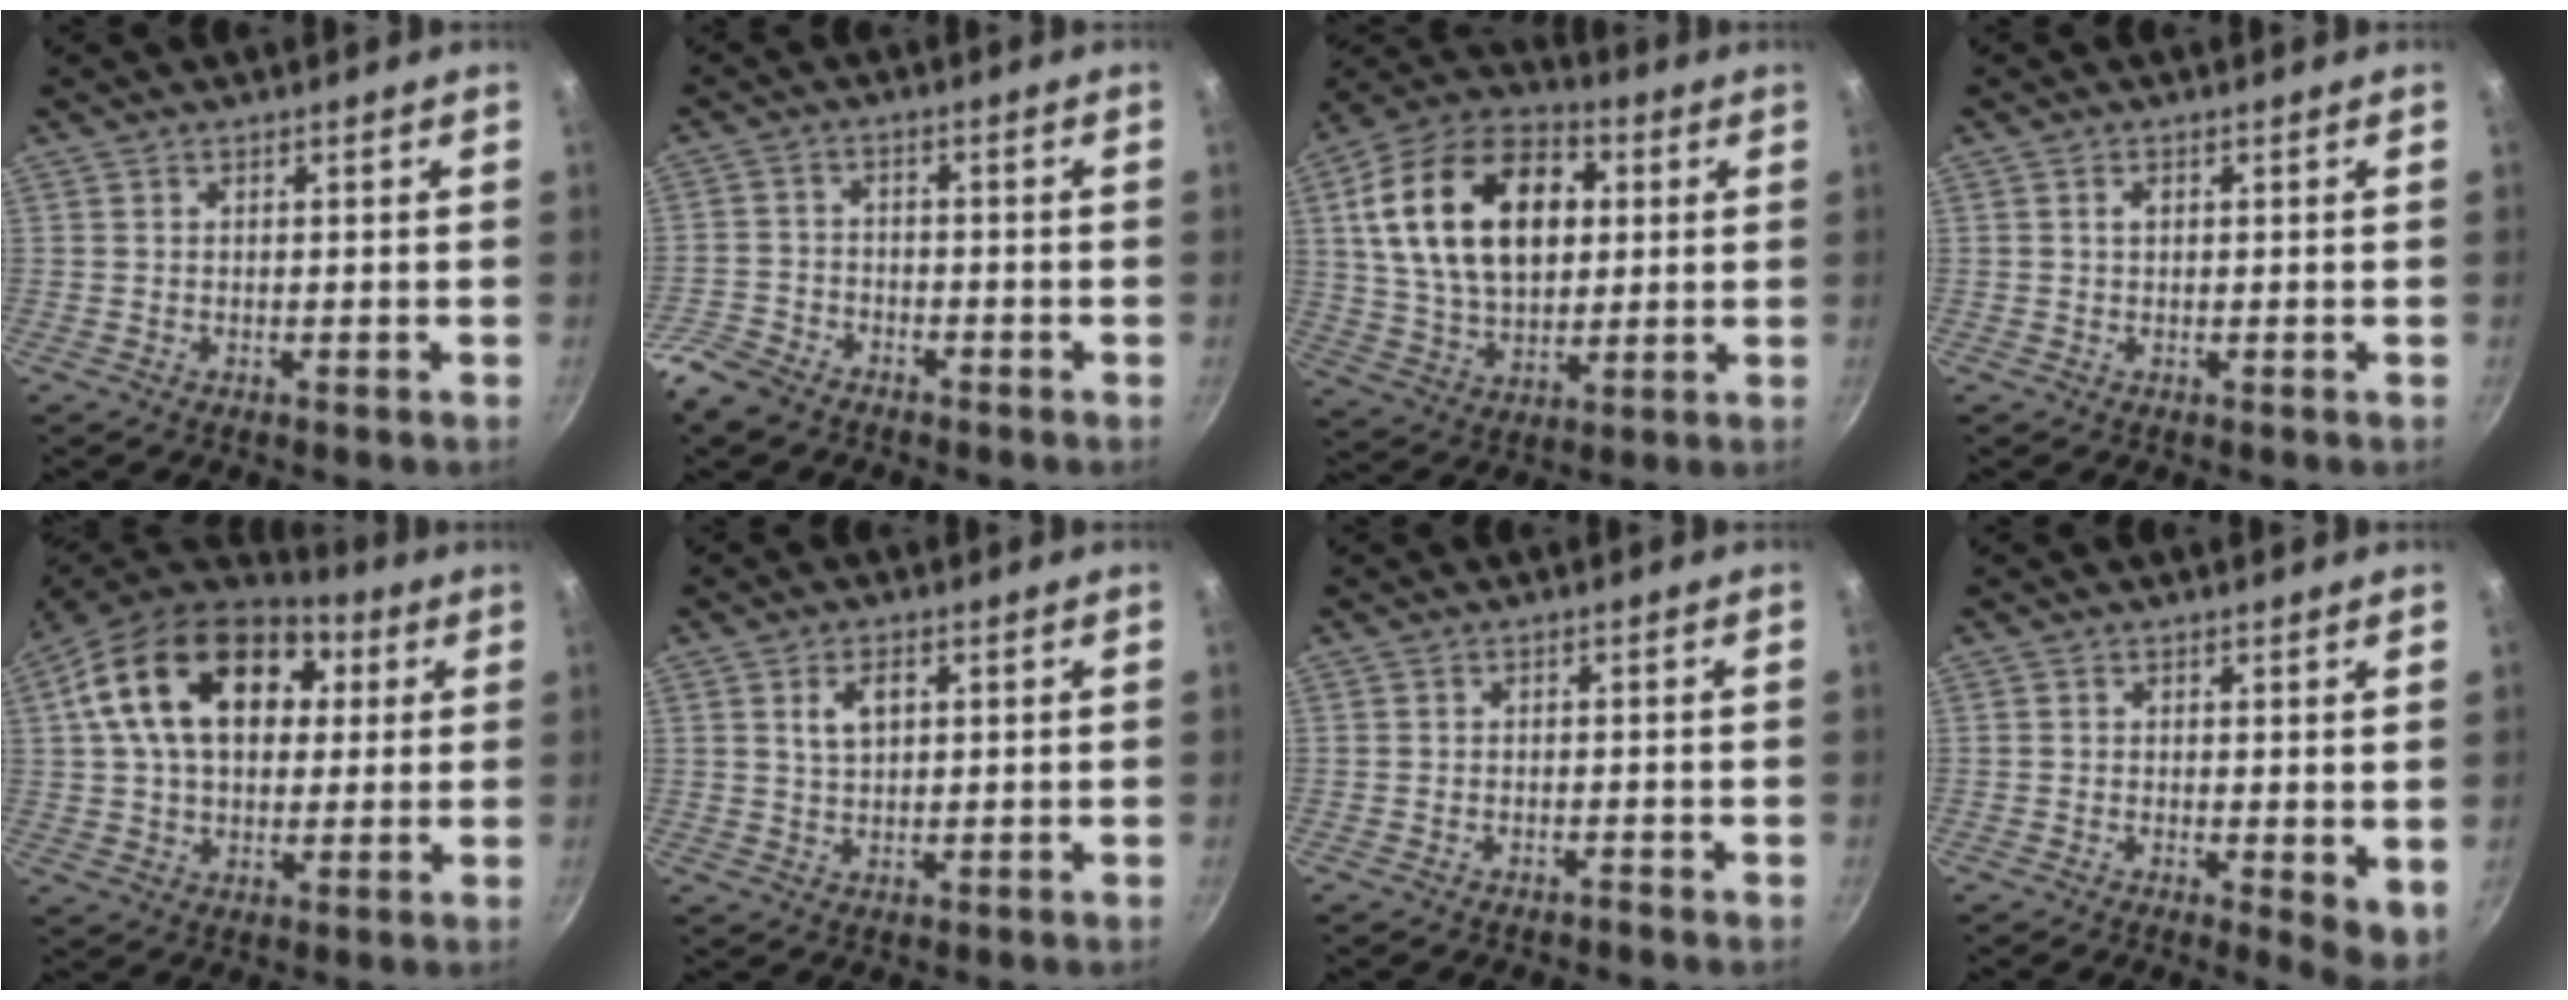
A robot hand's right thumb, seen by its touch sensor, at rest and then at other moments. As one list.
[{"total": 6.6, "force": [-4.9, 3.7, 2.5], "torque": [-0.050, 0.036, -0.099]}, {"total": 23.5, "force": [5.0, 15.2, 17.1], "torque": [-0.276, 0.008, 0.082]}, {"total": 1.1, "force": [0.3, 0.7, 0.8], "torque": [-0.011, 0.003, 0.005]}, {"total": 21.4, "force": [6.0, 14.2, 14.8], "torque": [-0.233, 0.011, 0.089]}, {"total": 4.2, "force": [1.4, 2.5, 3.1], "torque": [-0.043, -0.001, 0.027]}, {"total": 0.7, "force": [-0.7, 0.0, 0.1], "torque": [-0.009, 0.010, -0.008]}, {"total": 4.8, "force": [0.0, 1.8, 4.4], "torque": [-0.053, -0.012, 0.000]}]